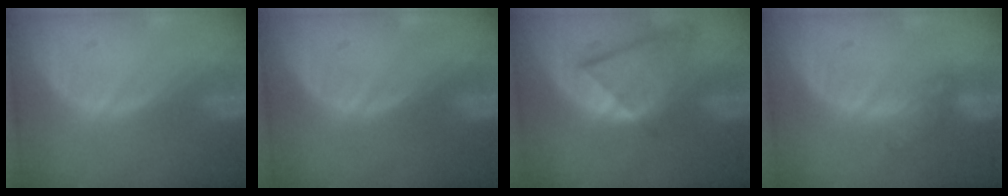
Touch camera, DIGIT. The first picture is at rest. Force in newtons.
{"total": 0.0}
{"total": 8.2, "press": 7.2, "slide": 3.9}
{"total": 4.4, "press": 4.1, "slide": 1.6}